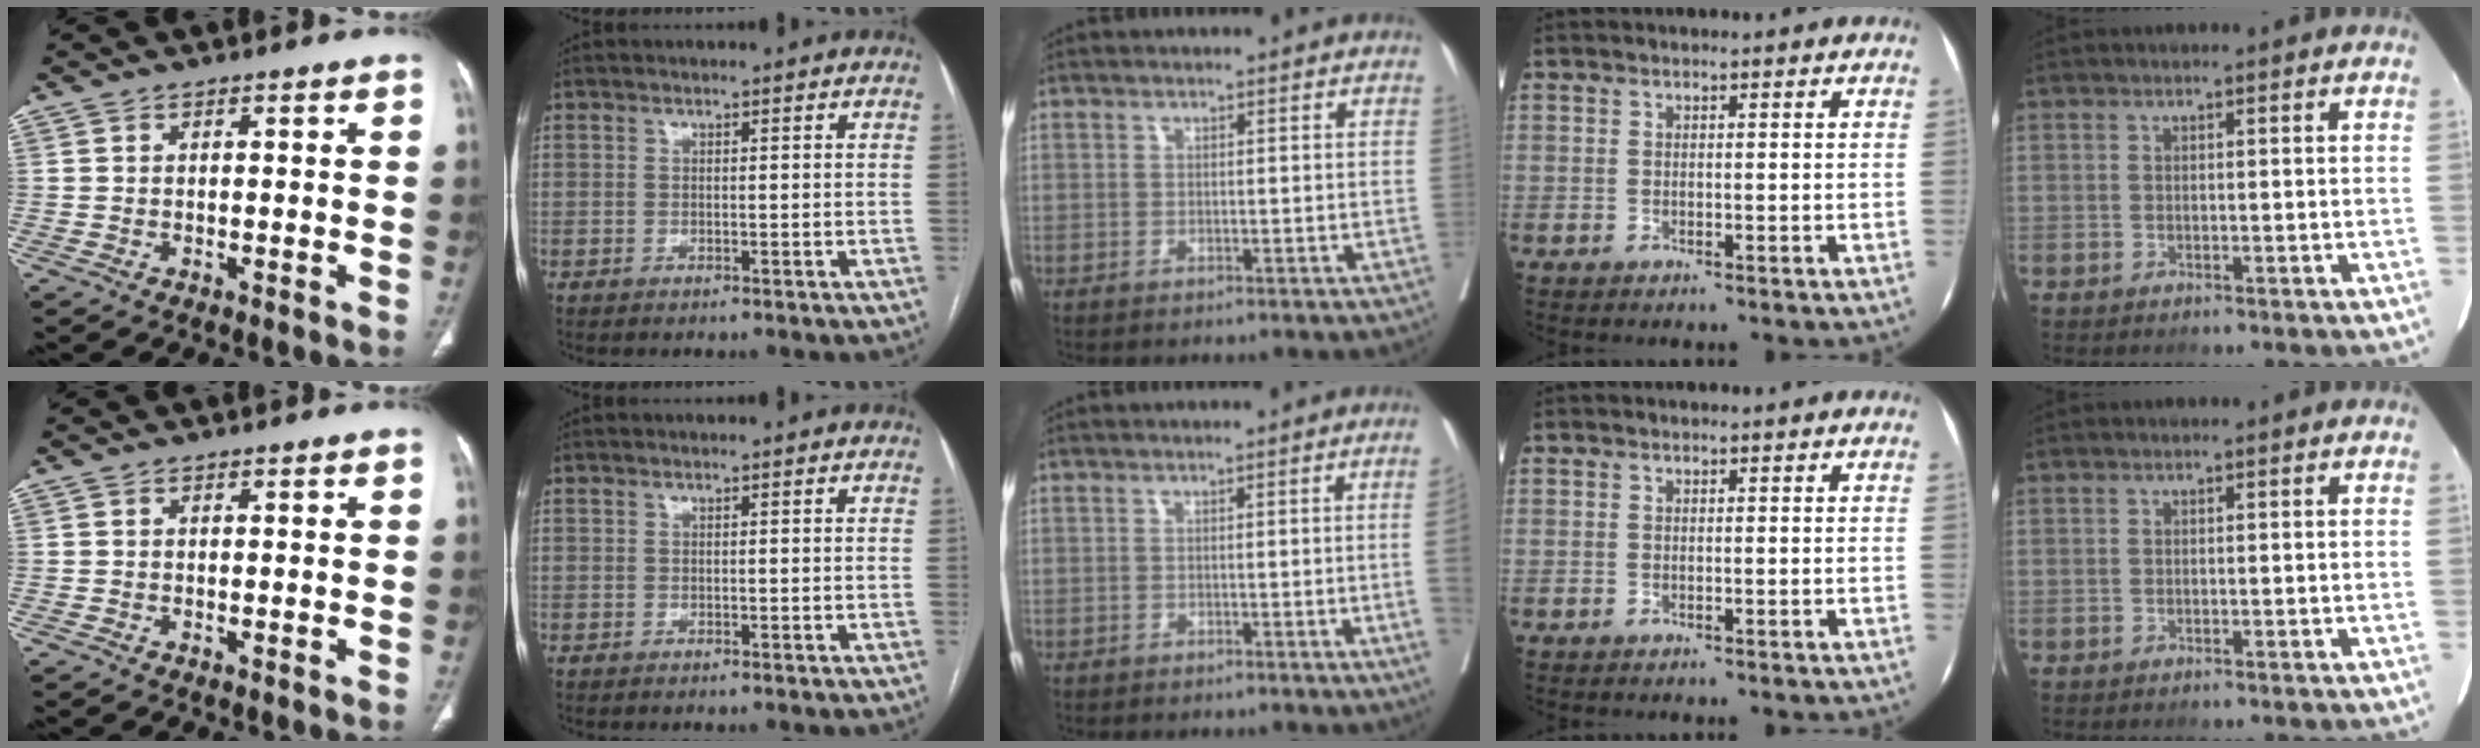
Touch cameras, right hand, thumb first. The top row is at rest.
{"middle": {"total": 3.0, "force": [-0.8, -0.3, 2.9], "torque": [-0.042, 0.002, -0.011]}}